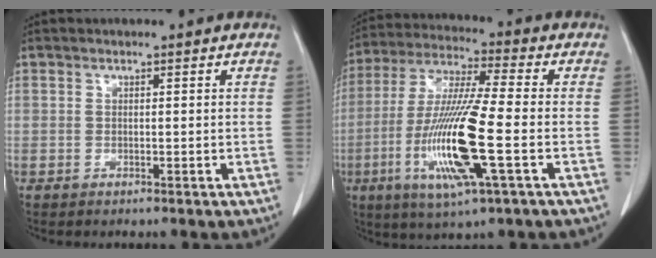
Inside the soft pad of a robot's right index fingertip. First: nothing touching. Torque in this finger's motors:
{"motor_torque": [2.14, 0.00, 0.57, 0.21]}